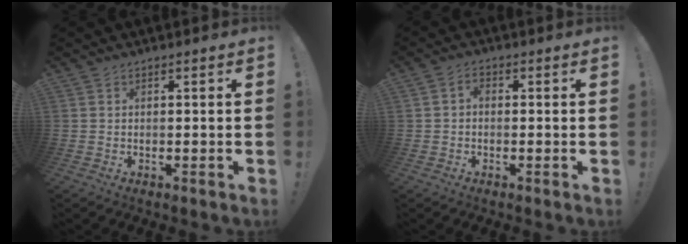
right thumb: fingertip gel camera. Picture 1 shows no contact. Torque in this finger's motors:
{"motor_torque": [0.27, -0.46, -0.35, -0.09, 0.02]}